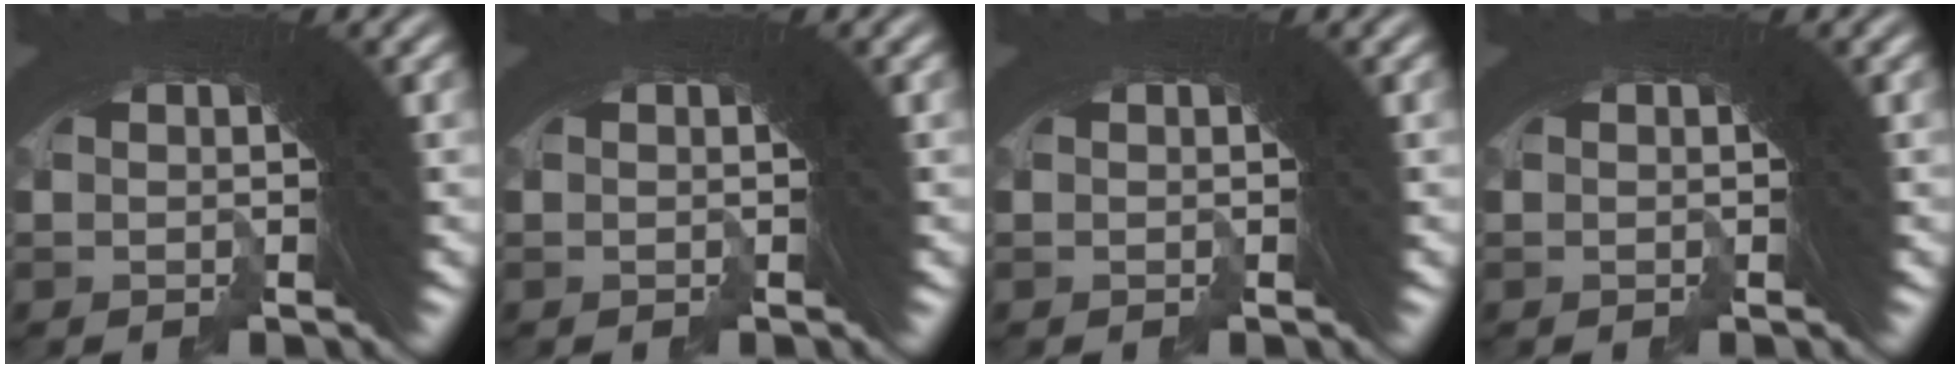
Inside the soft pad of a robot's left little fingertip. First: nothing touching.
{"total": 0.0}
{"total": 0.0}
{"total": 0.0}